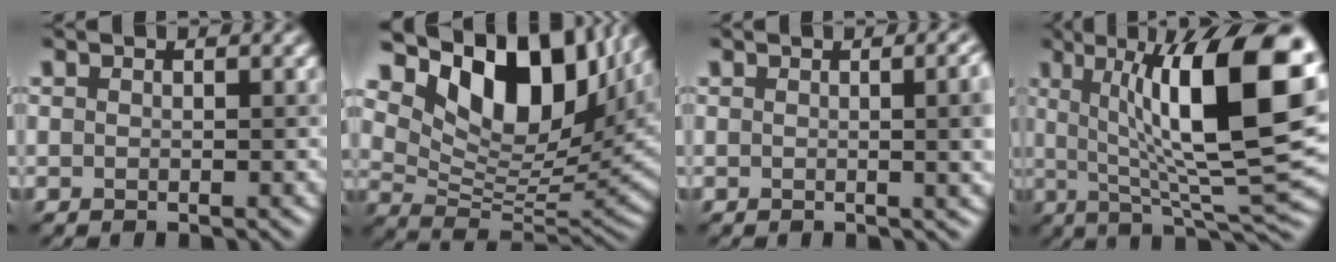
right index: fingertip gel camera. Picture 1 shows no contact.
{"total": 13.3, "force": [7.6, 6.5, 8.7], "torque": [-0.142, 0.010, 0.142]}
{"total": 5.9, "force": [0.3, 2.5, 5.3], "torque": [-0.018, 0.017, 0.003]}
{"total": 15.5, "force": [3.9, 4.1, 14.4], "torque": [-0.196, 0.010, 0.061]}